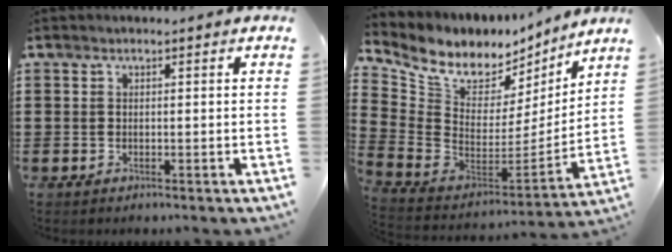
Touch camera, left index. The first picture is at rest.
{"total": 7.5, "force": [5.4, 4.4, 2.8], "torque": [-0.094, -0.041, 0.097]}